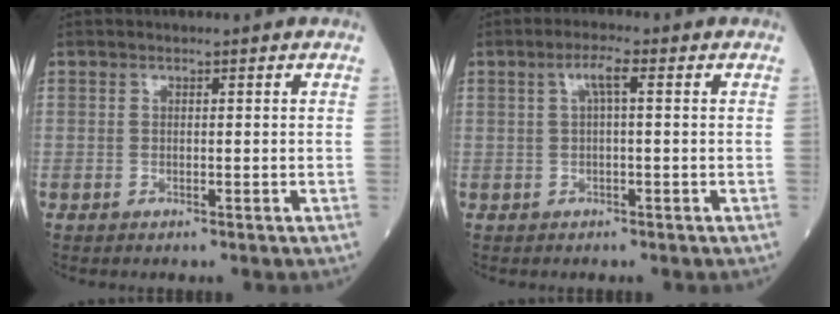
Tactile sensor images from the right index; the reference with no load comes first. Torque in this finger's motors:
{"motor_torque": [0.30, 0.13, 0.12, 0.06]}